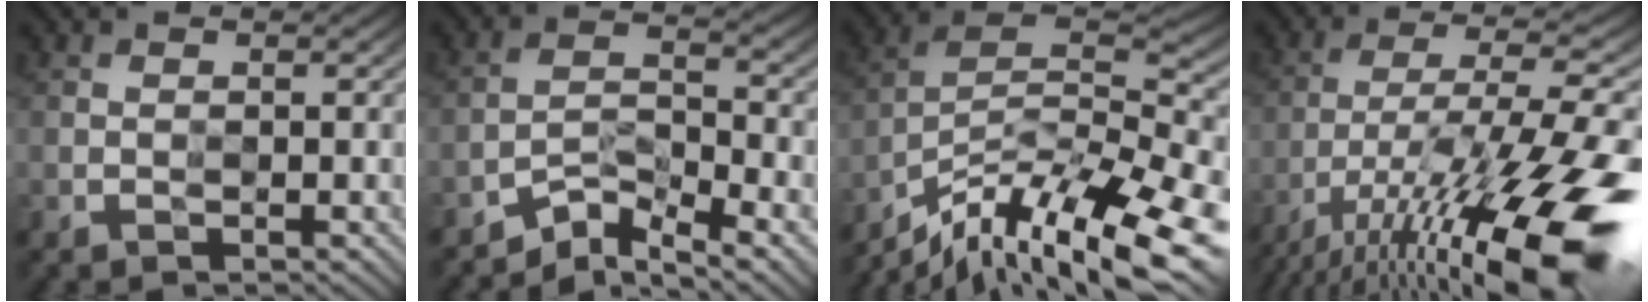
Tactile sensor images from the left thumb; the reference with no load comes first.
{"total": 6.3, "force": [-4.8, 1.6, 3.7], "torque": [-0.065, 0.001, -0.091]}
{"total": 16.8, "force": [-12.1, 5.0, 10.6], "torque": [-0.211, -0.004, -0.200]}
{"total": 19.6, "force": [-11.0, 4.7, 15.6], "torque": [-0.261, -0.003, -0.192]}